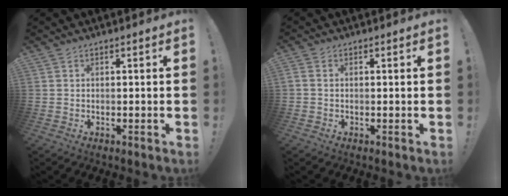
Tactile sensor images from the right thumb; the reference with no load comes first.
{"total": 1.0, "force": [0.0, 0.7, 0.7], "torque": [-0.012, 0.002, 0.000]}